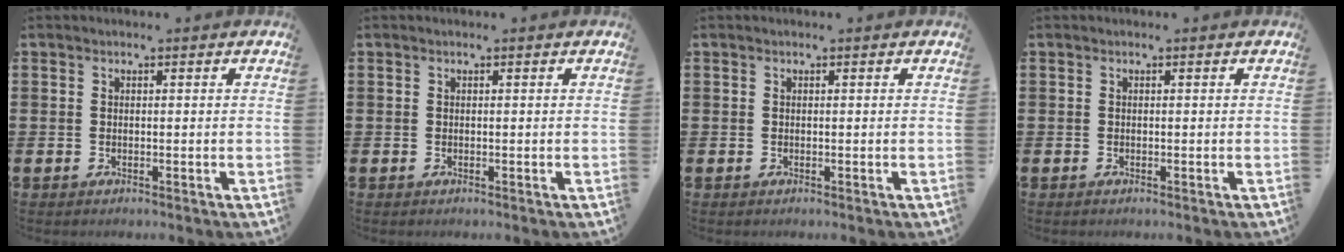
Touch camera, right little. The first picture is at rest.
{"total": 0.0}
{"total": 0.0}
{"total": 0.0}